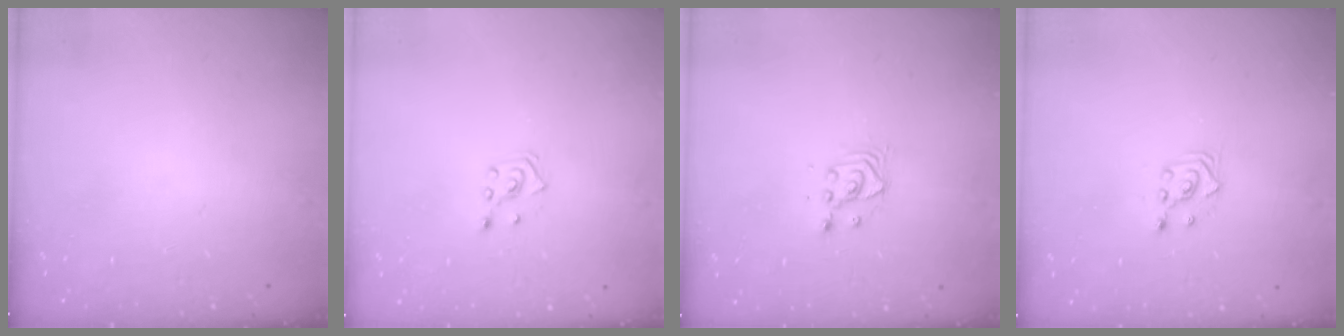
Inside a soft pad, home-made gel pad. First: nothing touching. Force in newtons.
{"total": 2.8, "press": 2.7, "slide": 0.7}
{"total": 3.7, "press": 3.7, "slide": 0.3}
{"total": 2.9, "press": 2.9, "slide": 0.2}